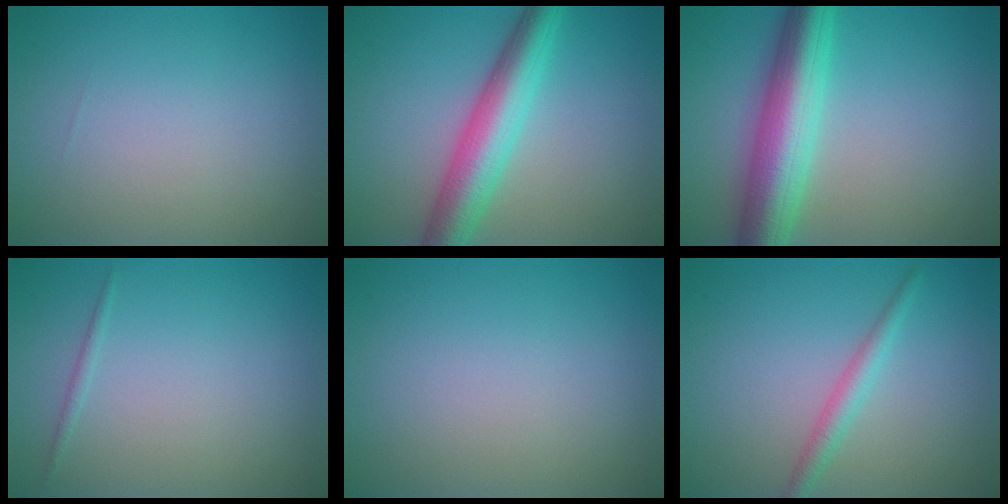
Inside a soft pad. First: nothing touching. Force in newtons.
{"total": 6.2, "press": 6.2, "slide": 0.3}
{"total": 8.0, "press": 8.0, "slide": 0.1}
{"total": 0.6, "press": 0.6, "slide": 0.1}
{"total": 0.0}
{"total": 1.9, "press": 1.9, "slide": 0.0}